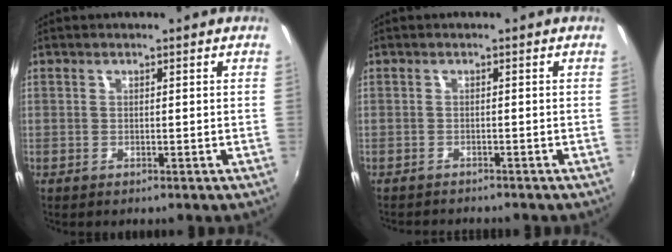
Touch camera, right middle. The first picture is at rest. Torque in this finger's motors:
{"motor_torque": [0.98, -1.16, 0.12, 0.06]}